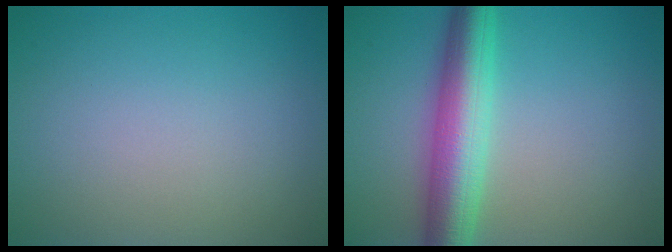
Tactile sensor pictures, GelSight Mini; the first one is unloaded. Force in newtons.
{"total": 7.0, "press": 7.0, "slide": 0.1}